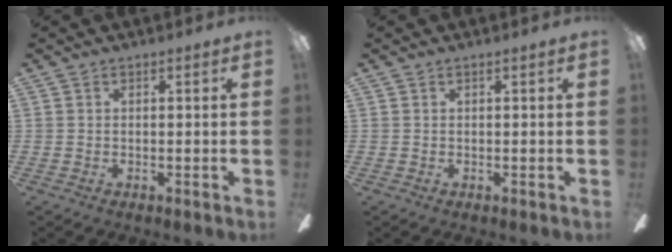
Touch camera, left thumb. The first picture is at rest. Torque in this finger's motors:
{"motor_torque": [0.00, 0.00, 0.05, 0.20, 0.00]}